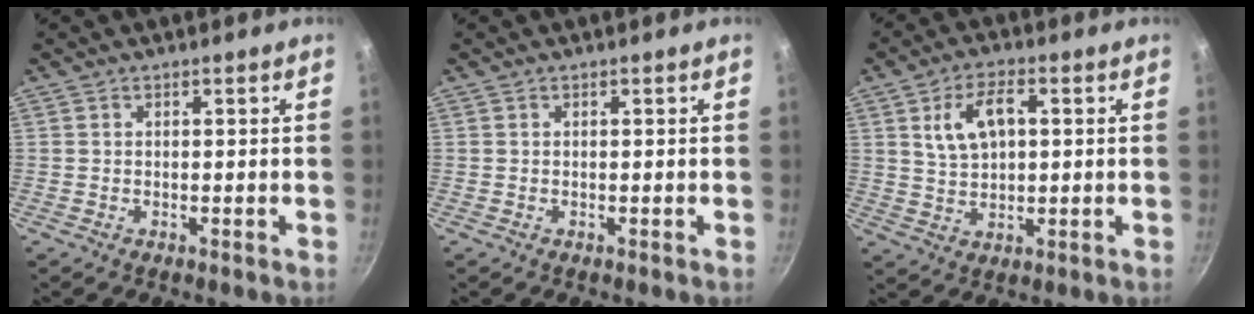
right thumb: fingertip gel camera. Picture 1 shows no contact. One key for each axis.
{"total": 0.0}
{"total": 8.7, "fx": 2.1, "fy": 5.0, "fz": 6.8, "tx": -0.109, "ty": 0.007, "tz": 0.041}